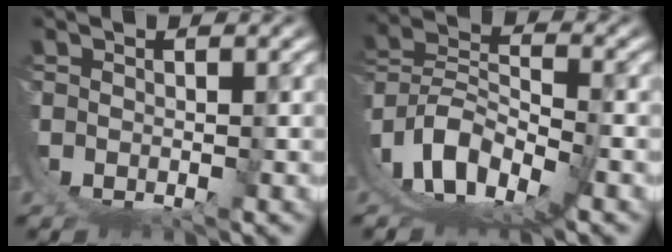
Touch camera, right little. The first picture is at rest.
{"total": 10.9, "force": [-1.3, 8.0, 7.3], "torque": [-0.171, -0.031, -0.015]}